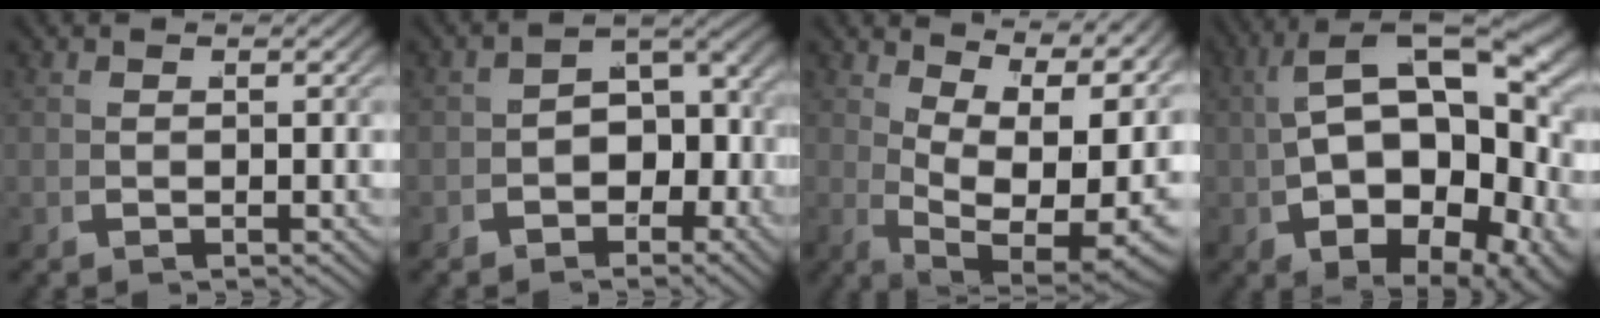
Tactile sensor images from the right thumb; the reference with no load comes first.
{"total": 4.9, "force": [-1.8, 3.4, 3.0], "torque": [-0.044, -0.015, -0.028]}
{"total": 12.4, "force": [1.2, 6.9, 10.3], "torque": [-0.175, -0.041, 0.039]}
{"total": 14.6, "force": [0.5, 8.8, 11.6], "torque": [-0.200, -0.031, 0.012]}